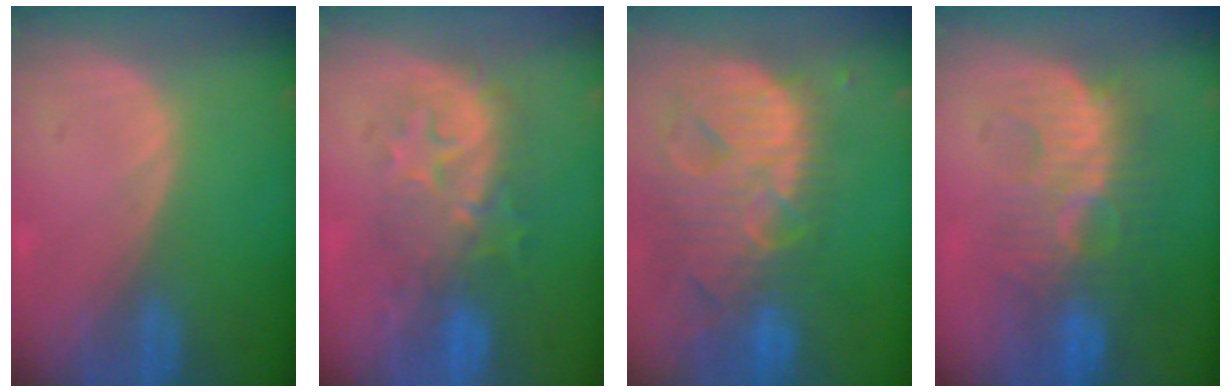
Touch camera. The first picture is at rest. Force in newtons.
{"total": 8.4, "press": 8.2, "slide": 1.4}
{"total": 13.7, "press": 11.7, "slide": 7.2}
{"total": 9.1, "press": 8.9, "slide": 1.7}